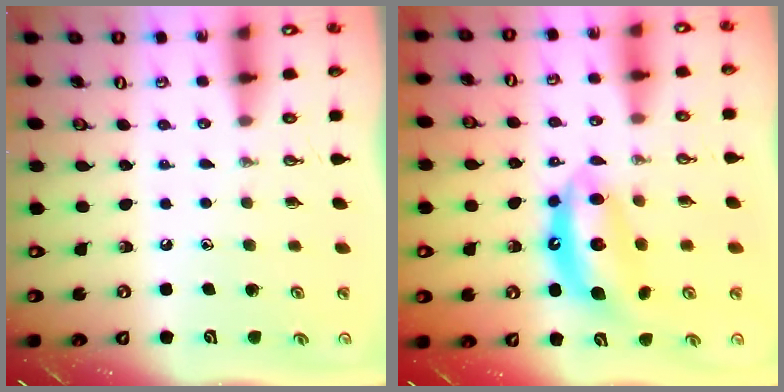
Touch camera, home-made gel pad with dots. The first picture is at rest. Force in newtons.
{"total": 10.7, "press": 10.7, "slide": 0.9}